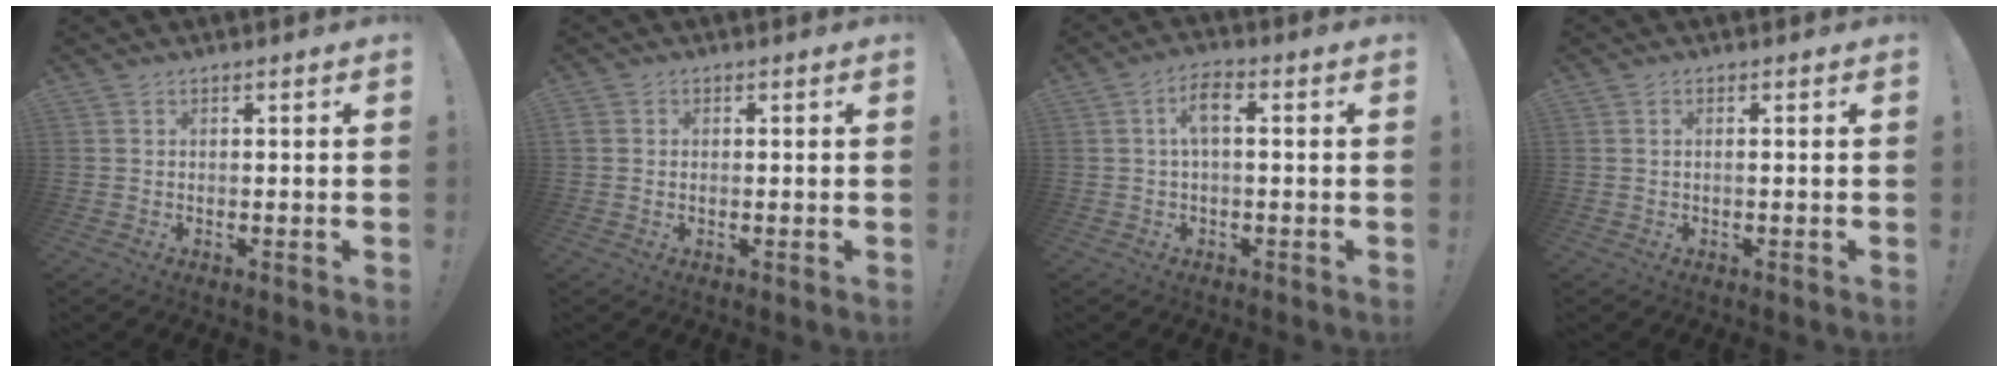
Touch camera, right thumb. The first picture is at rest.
{"total": 1.3, "force": [0.1, 1.2, 0.5], "torque": [-0.004, 0.001, 0.000]}
{"total": 5.1, "force": [0.6, 1.6, 4.8], "torque": [-0.103, 0.007, 0.007]}
{"total": 0.9, "force": [-0.1, -0.1, 0.9], "torque": [-0.022, 0.003, -0.002]}